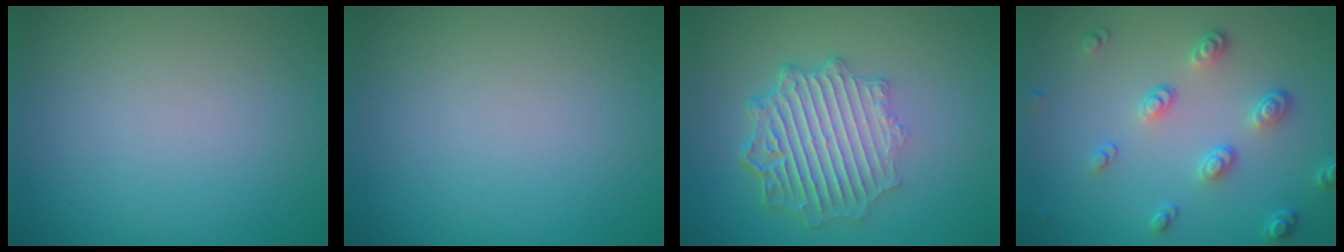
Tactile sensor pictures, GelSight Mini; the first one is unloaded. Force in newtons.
{"total": 0.0}
{"total": 6.9, "press": 5.0, "slide": 4.7}
{"total": 3.7, "press": 2.8, "slide": 2.3}